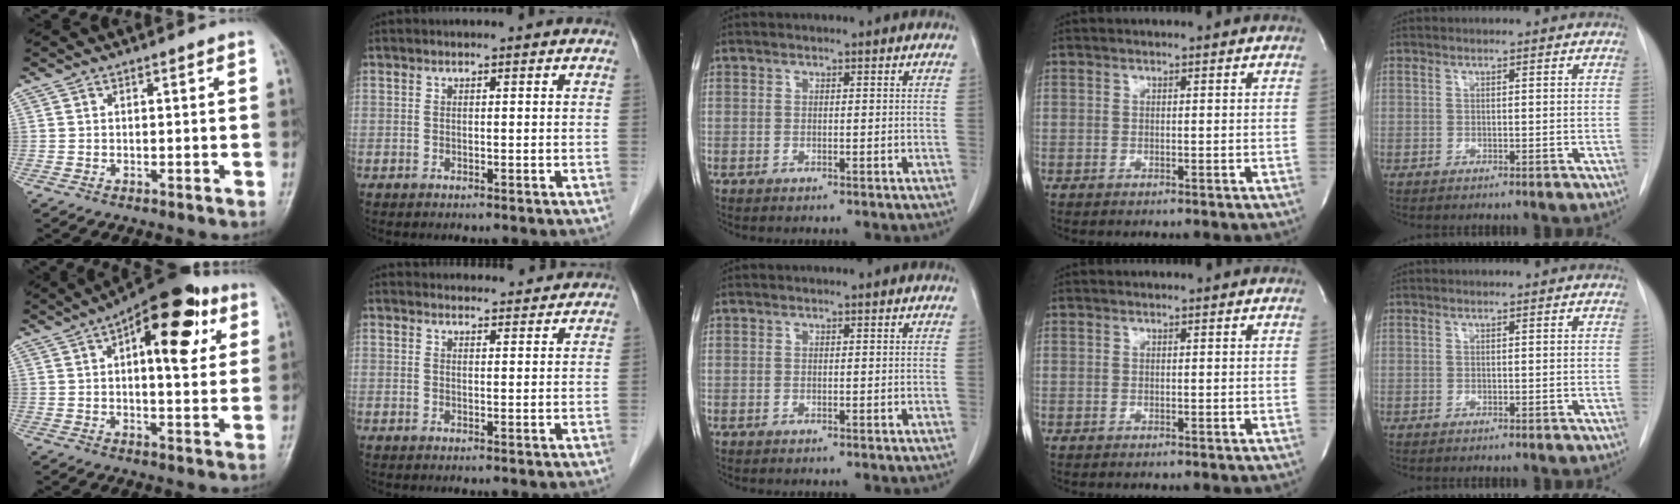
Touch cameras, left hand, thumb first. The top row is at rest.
{"thumb": {"total": 17.7, "force": [6.4, 7.8, 14.6], "torque": [-0.167, 0.003, 0.083]}, "index": {"total": 7.1, "force": [7.0, 1.4, 0.8], "torque": [-0.001, 0.017, 0.076]}}